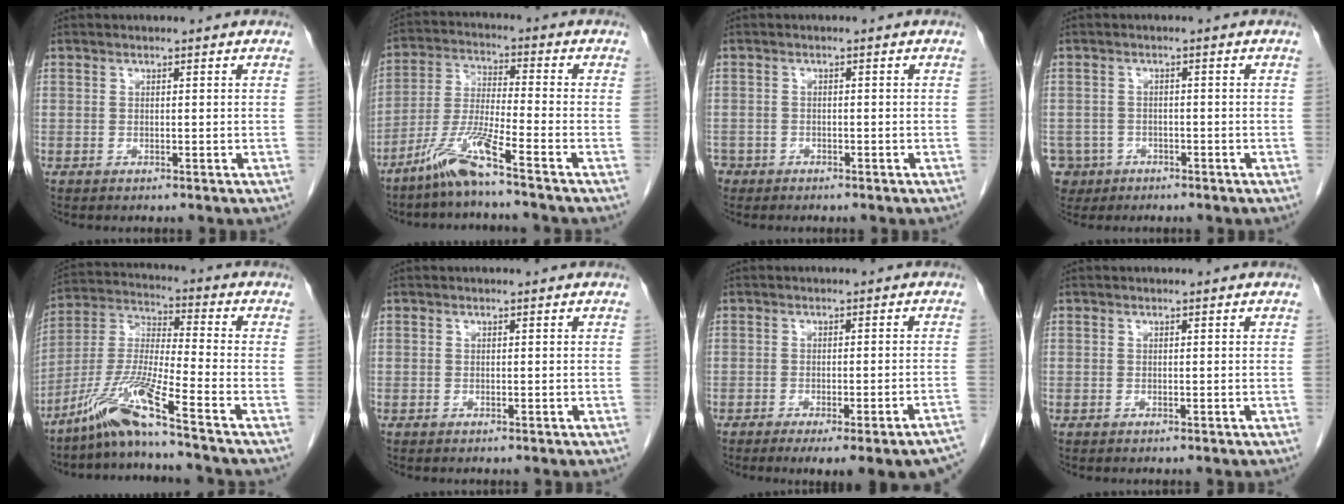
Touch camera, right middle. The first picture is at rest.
{"total": 8.2, "force": [-5.9, -0.9, 5.6], "torque": [-0.119, -0.022, -0.122]}
{"total": 2.7, "force": [-2.0, 1.8, 0.2], "torque": [-0.005, 0.002, -0.037]}
{"total": 5.4, "force": [-2.9, 4.5, 0.3], "torque": [-0.010, 0.005, -0.045]}
{"total": 10.3, "force": [-7.5, -1.6, 6.9], "torque": [-0.148, -0.015, -0.146]}
{"total": 0.0}
{"total": 13.7, "force": [-11.5, 0.8, 7.4], "torque": [-0.037, -0.002, -0.134]}
{"total": 0.0}